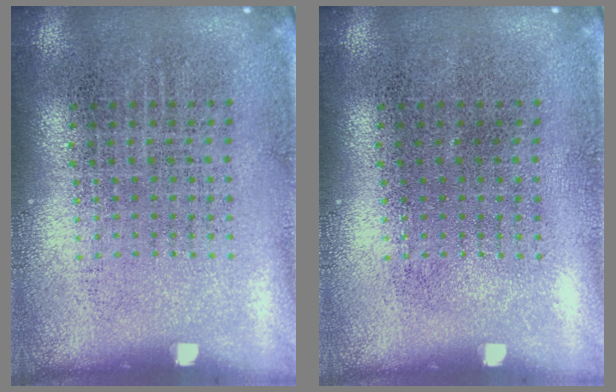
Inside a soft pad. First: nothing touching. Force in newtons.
{"total": 0.0}